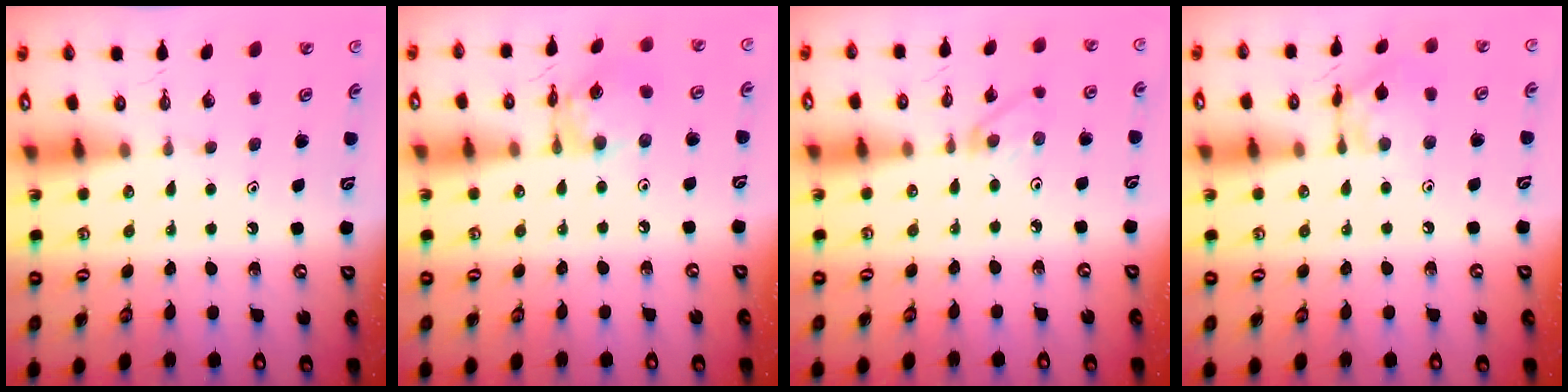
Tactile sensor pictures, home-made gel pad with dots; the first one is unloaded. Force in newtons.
{"total": 12.2, "press": 12.1, "slide": 1.0}
{"total": 2.8, "press": 2.7, "slide": 0.4}
{"total": 11.5, "press": 11.5, "slide": 0.9}